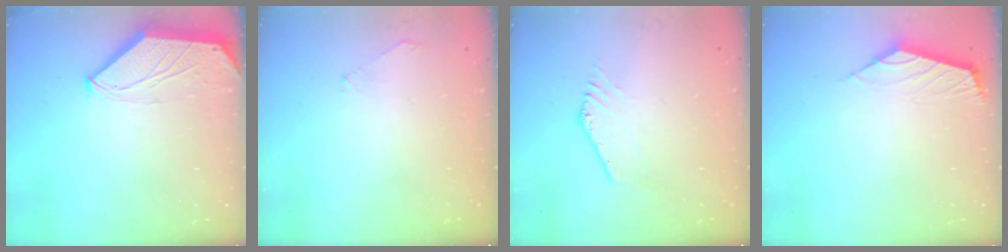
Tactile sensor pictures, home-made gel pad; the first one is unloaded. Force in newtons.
{"total": 1.8, "press": 1.8, "slide": 0.4}
{"total": 1.3, "press": 1.3, "slide": 0.1}
{"total": 2.5, "press": 2.4, "slide": 0.7}